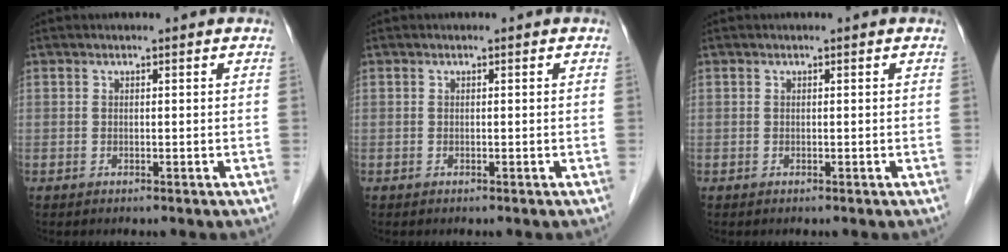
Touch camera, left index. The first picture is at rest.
{"total": 0.0}
{"total": 0.0}